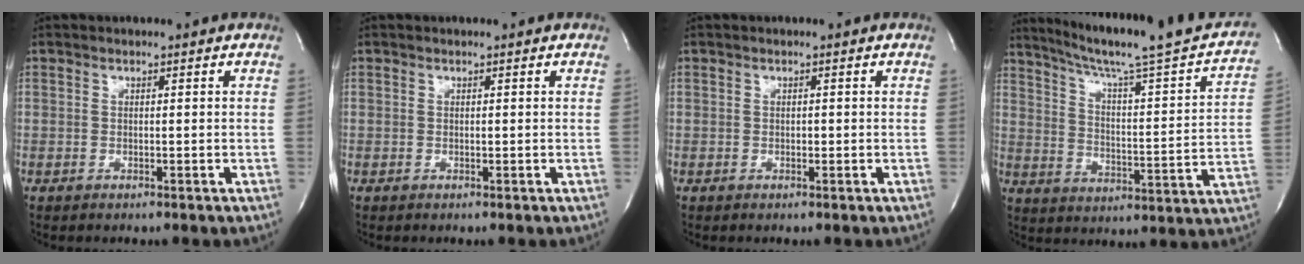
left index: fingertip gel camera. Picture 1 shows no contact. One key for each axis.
{"total": 0.0}
{"total": 0.0}
{"total": 23.4, "fx": 20.2, "fy": 1.0, "fz": 11.8, "tx": -0.177, "ty": -0.030, "tz": 0.268}